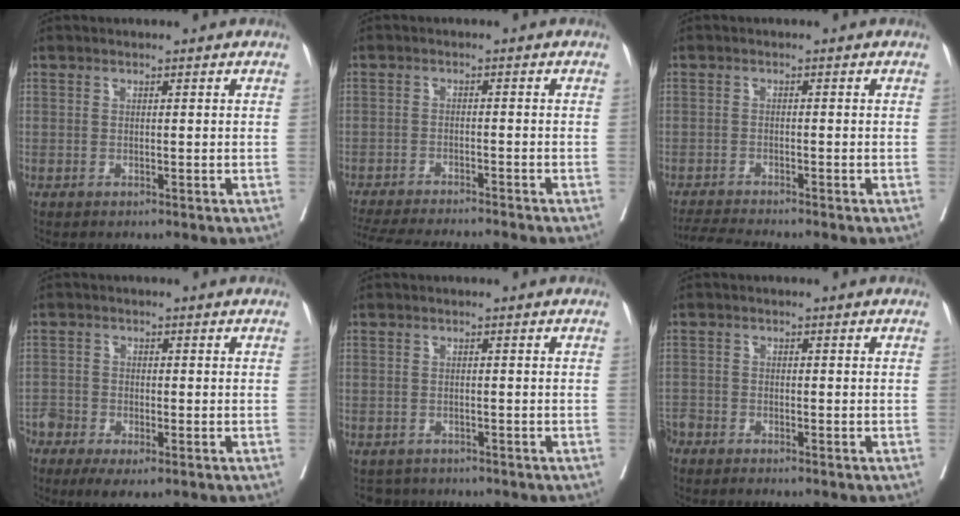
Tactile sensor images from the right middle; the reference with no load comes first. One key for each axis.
{"total": 13.4, "fx": -12.4, "fy": 0.5, "fz": 5.3, "tx": -0.080, "ty": -0.019, "tz": -0.181}
{"total": 4.1, "fx": -3.8, "fy": -1.1, "fz": 1.0, "tx": -0.017, "ty": -0.020, "tz": -0.069}
{"total": 5.4, "fx": -3.8, "fy": 2.0, "fz": 3.3, "tx": -0.060, "ty": -0.005, "tz": -0.069}
{"total": 2.6, "fx": -2.3, "fy": 1.1, "fz": -0.4, "tx": 0.004, "ty": -0.002, "tz": -0.038}
{"total": 4.4, "fx": -4.0, "fy": 1.1, "fz": 1.4, "tx": -0.023, "ty": -0.010, "tz": -0.077}